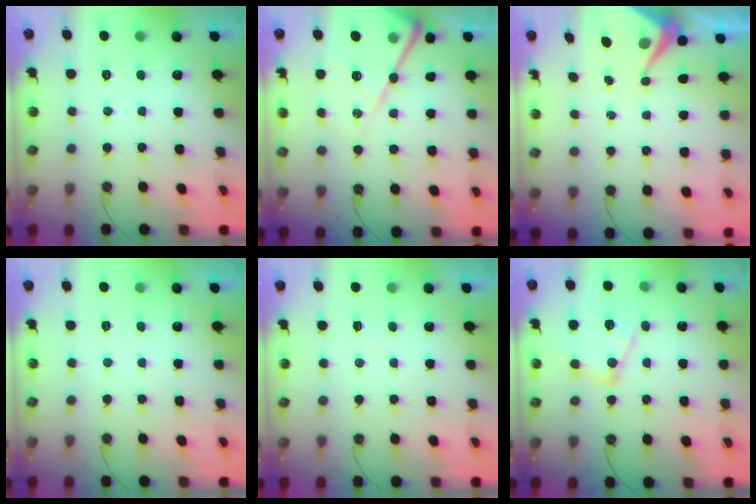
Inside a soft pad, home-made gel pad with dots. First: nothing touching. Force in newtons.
{"total": 16.8, "press": 16.7, "slide": 1.6}
{"total": 5.5, "press": 5.5, "slide": 0.3}
{"total": 3.4, "press": 3.4, "slide": 0.5}
{"total": 3.8, "press": 3.8, "slide": 0.5}
{"total": 14.7, "press": 14.6, "slide": 1.3}